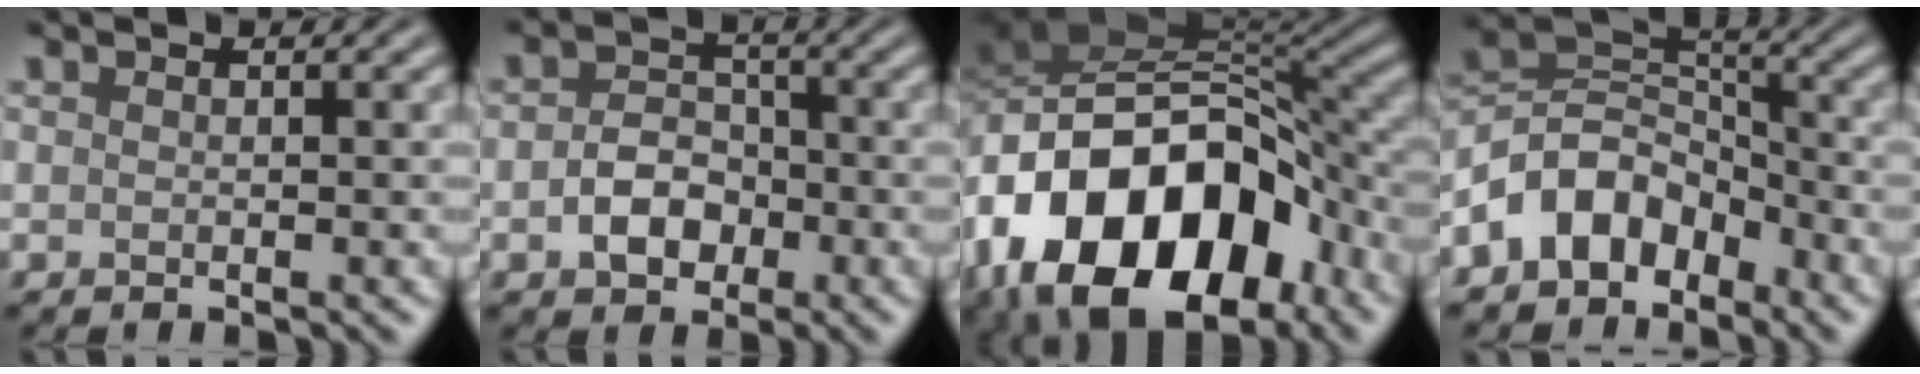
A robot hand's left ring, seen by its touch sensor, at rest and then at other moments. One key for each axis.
{"total": 3.5, "fx": -1.2, "fy": 2.6, "fz": 2.1, "tx": -0.033, "ty": 0.002, "tz": -0.025}
{"total": 17.4, "fx": -7.2, "fy": 11.4, "fz": 11.1, "tx": -0.201, "ty": -0.011, "tz": -0.120}
{"total": 6.2, "fx": -3.7, "fy": 4.2, "fz": 2.6, "tx": -0.029, "ty": 0.010, "tz": -0.086}